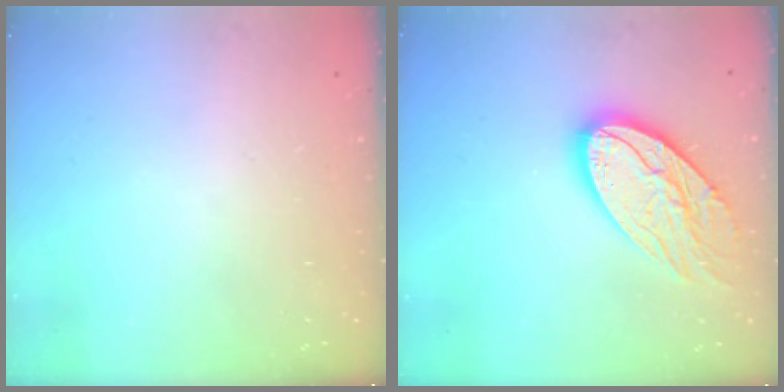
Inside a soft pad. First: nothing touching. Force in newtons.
{"total": 15.9, "press": 15.9, "slide": 1.1}